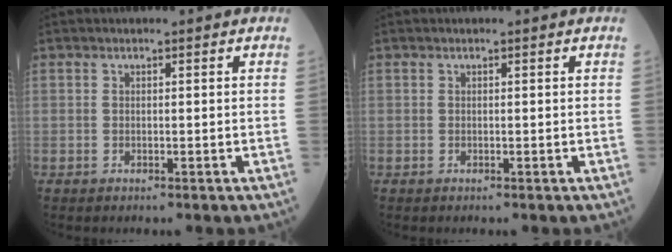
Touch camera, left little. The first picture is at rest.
{"total": 0.0}